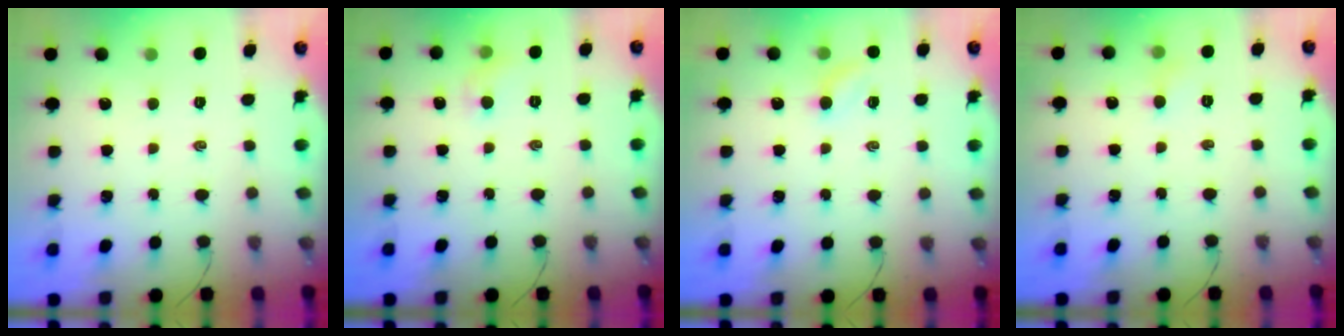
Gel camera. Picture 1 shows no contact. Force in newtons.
{"total": 4.8, "press": 4.6, "slide": 1.5}
{"total": 3.3, "press": 3.1, "slide": 1.1}
{"total": 3.4, "press": 3.2, "slide": 1.2}